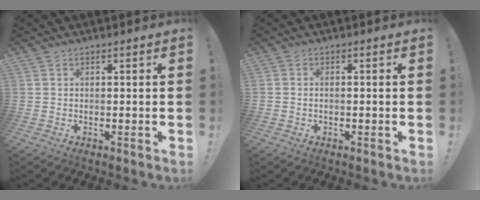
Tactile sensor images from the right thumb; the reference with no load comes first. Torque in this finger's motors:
{"motor_torque": [-0.12, -0.11, 0.01, -0.03, 0.01]}